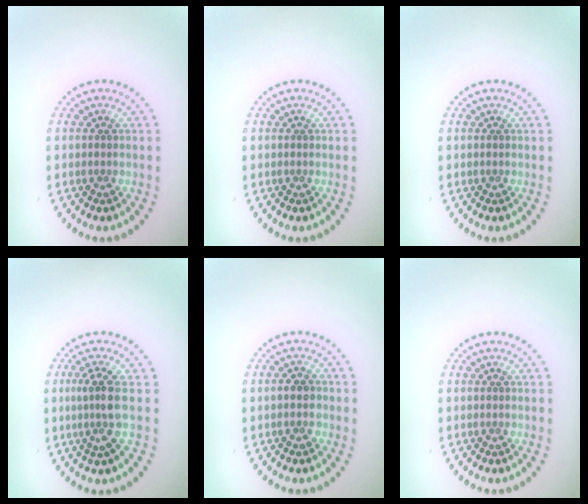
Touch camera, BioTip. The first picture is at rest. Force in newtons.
{"total": 0.0}
{"total": 0.0}
{"total": 2.7, "press": 2.1, "slide": 1.6}
{"total": 1.8, "press": 1.7, "slide": 0.6}
{"total": 0.0}